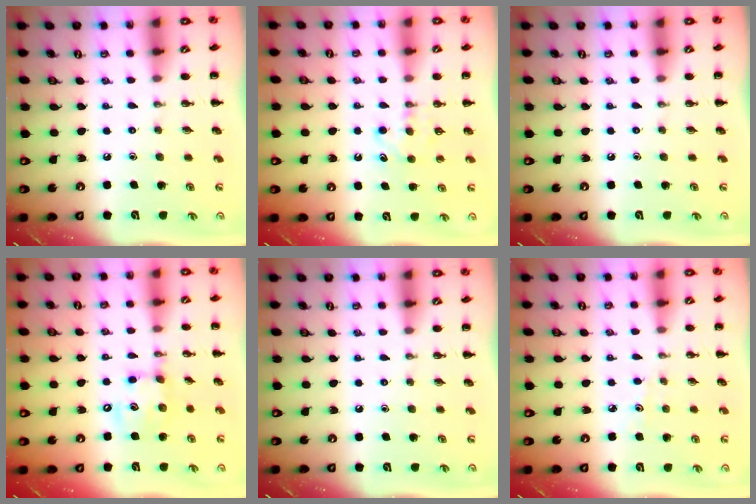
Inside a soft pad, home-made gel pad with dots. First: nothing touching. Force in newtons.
{"total": 4.9, "press": 4.7, "slide": 1.5}
{"total": 0.0}
{"total": 10.9, "press": 10.7, "slide": 2.0}
{"total": 0.0}
{"total": 2.8, "press": 2.6, "slide": 0.9}